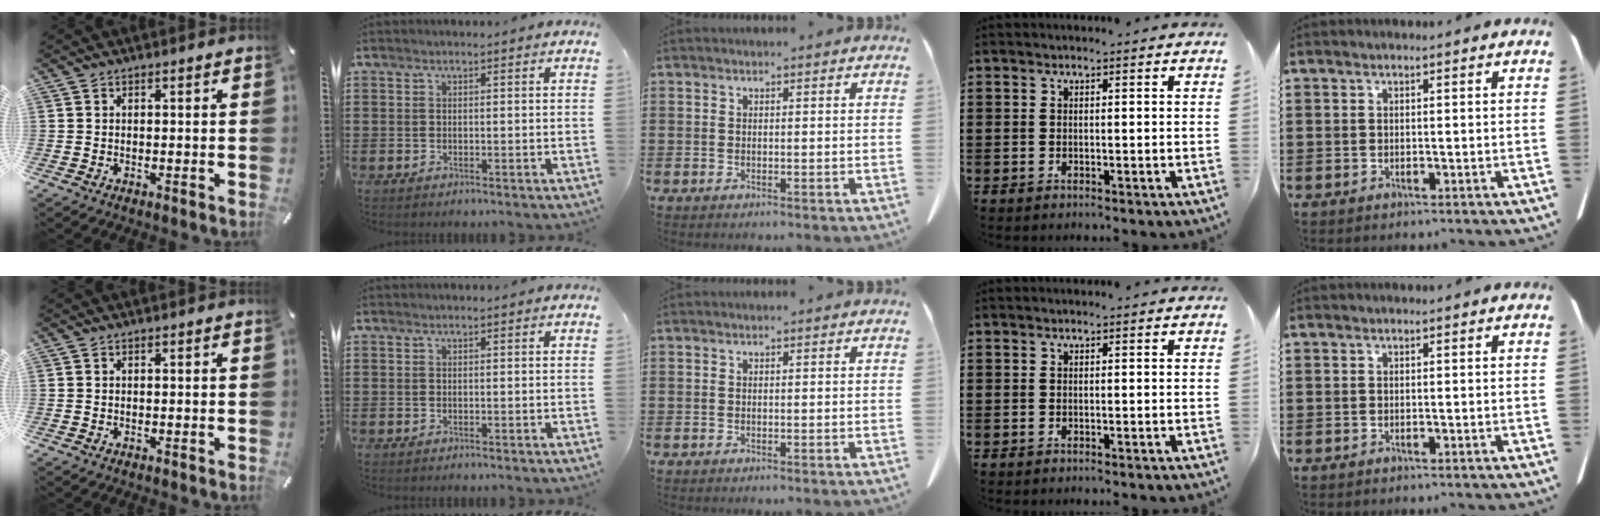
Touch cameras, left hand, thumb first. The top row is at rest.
{}